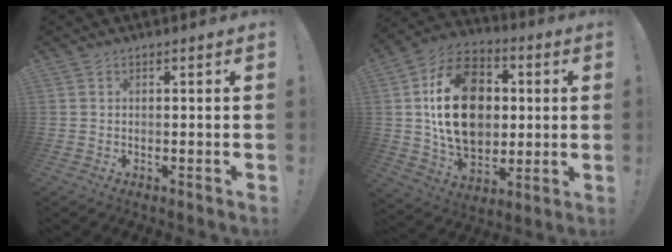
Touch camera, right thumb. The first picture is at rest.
{"total": 23.1, "force": [3.0, 16.9, 15.5], "torque": [-0.261, 0.005, 0.060]}